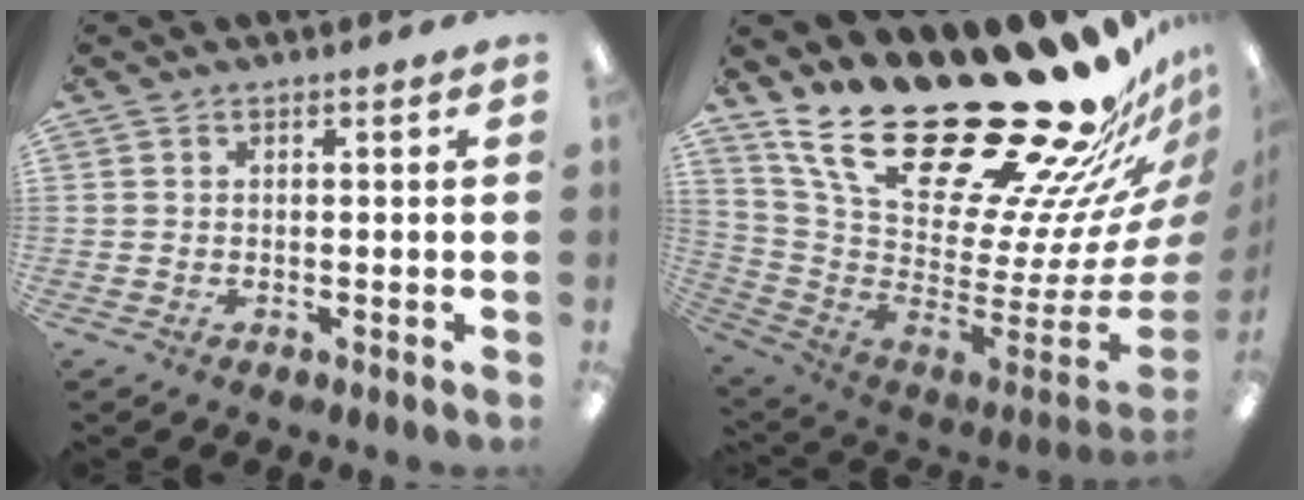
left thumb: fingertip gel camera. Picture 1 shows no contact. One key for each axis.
{"total": 34.7, "fx": 24.9, "fy": 12.7, "fz": 20.6, "tx": -0.270, "ty": -0.216, "tz": 0.469}